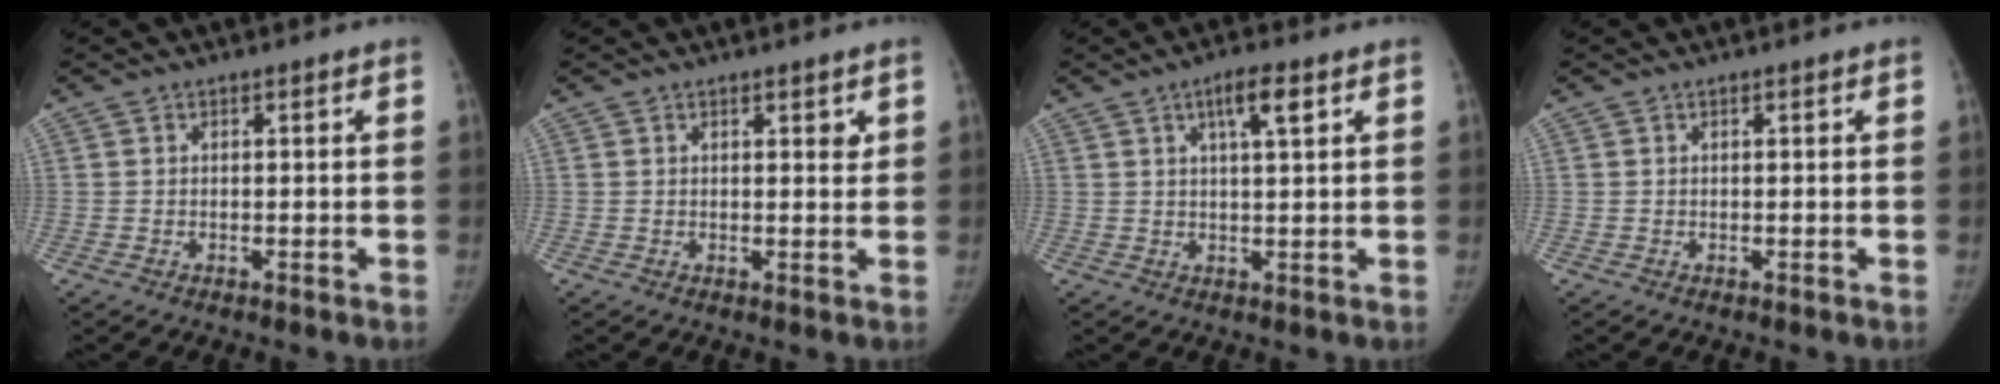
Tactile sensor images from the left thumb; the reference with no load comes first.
{"total": 1.9, "force": [1.0, 0.8, 1.4], "torque": [-0.010, -0.004, 0.013]}
{"total": 5.1, "force": [2.4, 1.0, 4.4], "torque": [-0.073, -0.002, 0.040]}
{"total": 0.0}